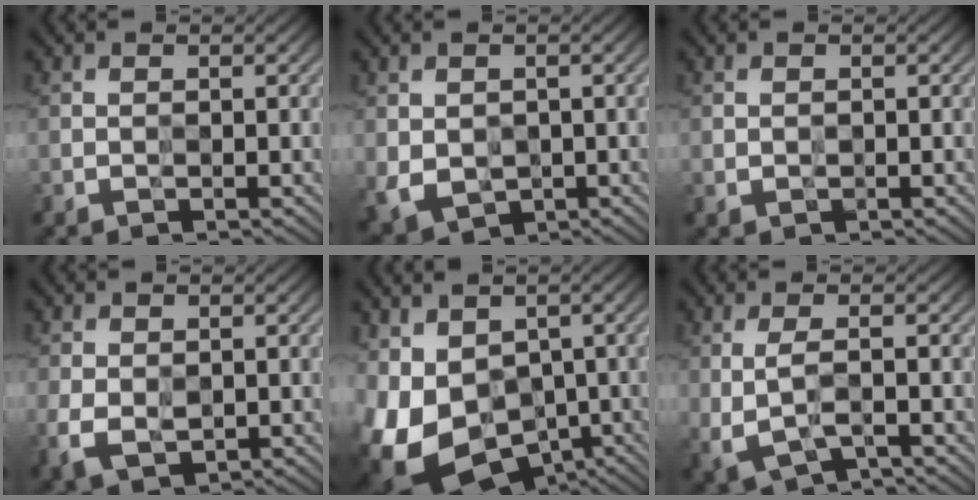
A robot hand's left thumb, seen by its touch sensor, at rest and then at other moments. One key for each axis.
{"total": 4.6, "fx": -0.1, "fy": 3.7, "fz": 2.6, "tx": -0.082, "ty": -0.021, "tz": 0.004}
{"total": 0.7, "fx": -0.1, "fy": 0.5, "fz": 0.4, "tx": -0.005, "ty": -0.003, "tz": -0.002}
{"total": 4.1, "fx": -0.7, "fy": 2.9, "fz": 2.9, "tx": -0.072, "ty": -0.012, "tz": -0.013}
{"total": 16.5, "fx": -4.9, "fy": 12.1, "fz": 10.1, "tx": -0.248, "ty": -0.047, "tz": -0.038}
{"total": 4.4, "fx": -0.8, "fy": 1.8, "fz": 4.0, "tx": -0.096, "ty": -0.013, "tz": -0.008}